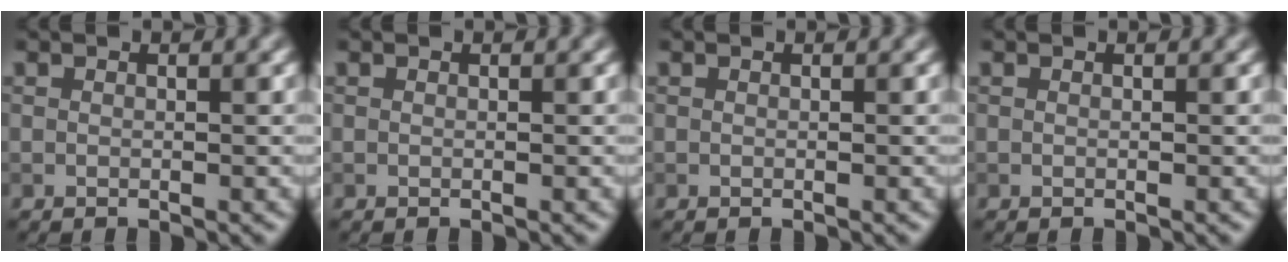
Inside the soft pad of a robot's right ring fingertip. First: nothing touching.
{"total": 0.0}
{"total": 0.0}
{"total": 0.0}